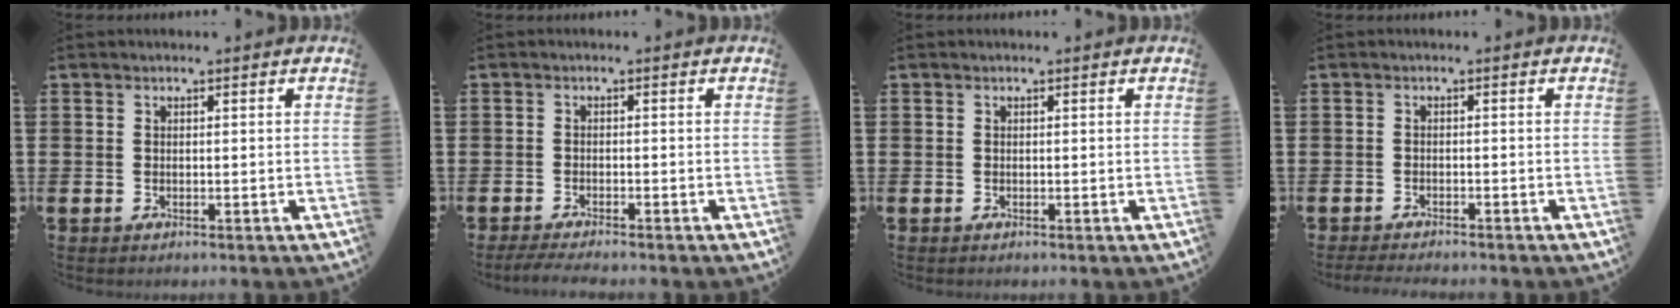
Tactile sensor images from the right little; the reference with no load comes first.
{"total": 1.6, "force": [-1.5, 0.0, 0.6], "torque": [-0.010, 0.002, -0.029]}
{"total": 0.0}
{"total": 1.2, "force": [-1.2, 0.0, 0.3], "torque": [-0.007, 0.002, -0.024]}